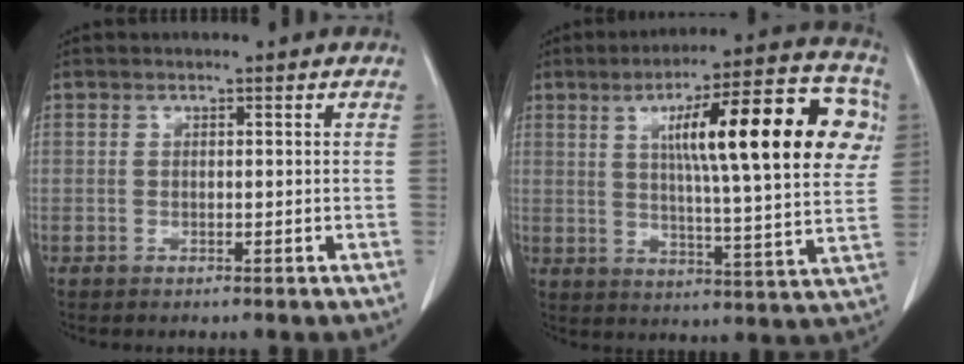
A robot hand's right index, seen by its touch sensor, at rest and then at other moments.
{"total": 21.0, "force": [5.7, 2.8, 20.0], "torque": [-0.271, 0.028, 0.074]}